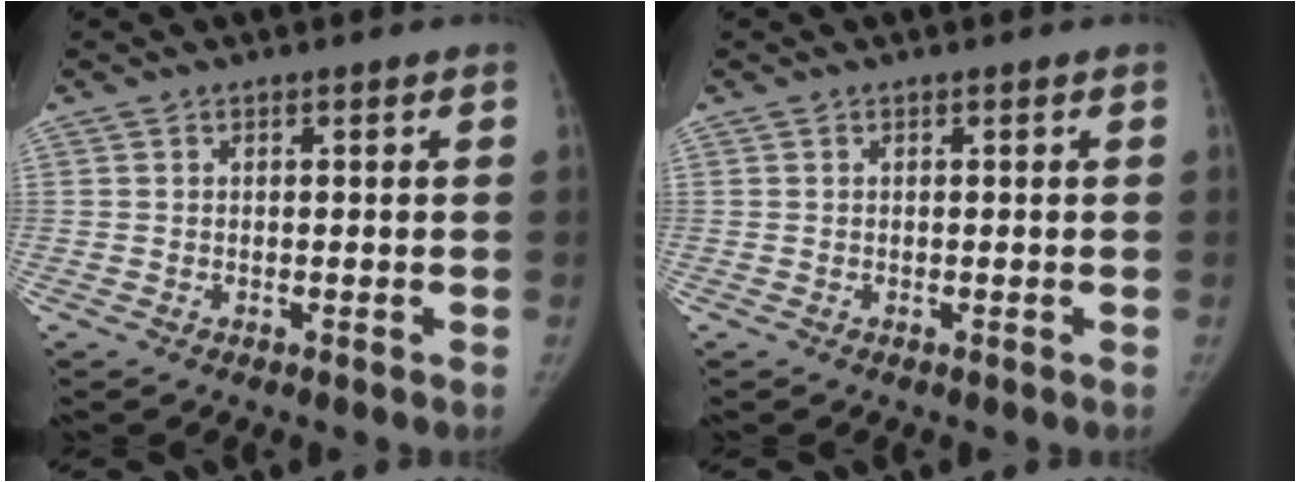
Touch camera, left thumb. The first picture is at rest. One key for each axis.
{"total": 0.0}